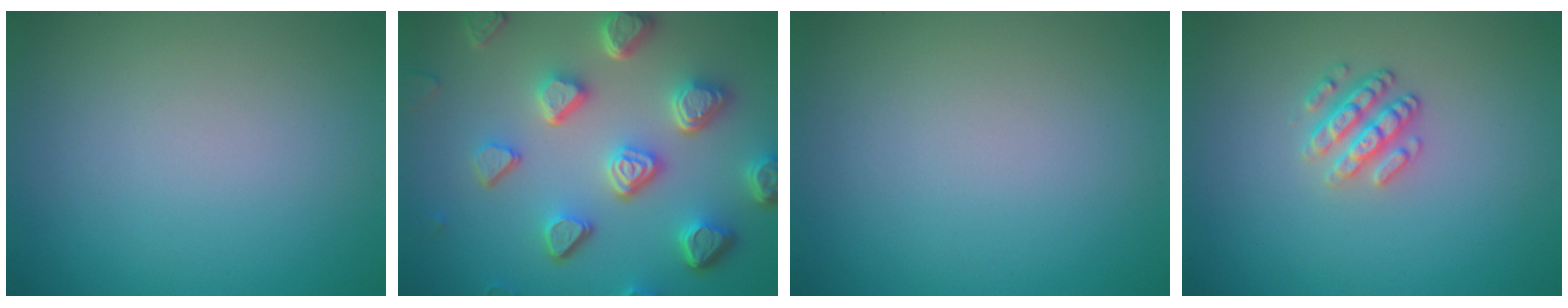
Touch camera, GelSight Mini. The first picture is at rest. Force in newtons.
{"total": 7.4, "press": 5.6, "slide": 4.8}
{"total": 0.0}
{"total": 2.5, "press": 2.3, "slide": 0.9}